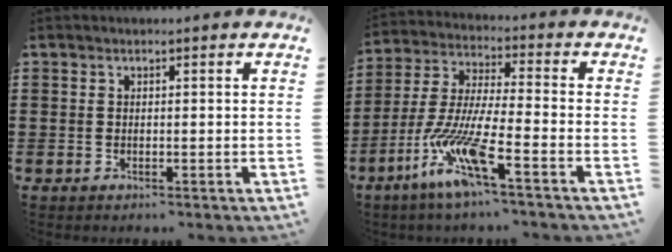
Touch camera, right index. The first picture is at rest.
{"total": 11.4, "force": [-7.2, 1.2, 8.8], "torque": [-0.205, -0.016, -0.147]}